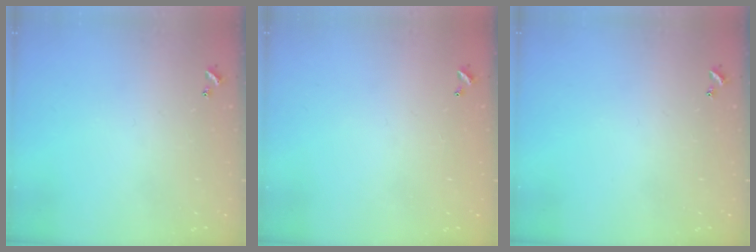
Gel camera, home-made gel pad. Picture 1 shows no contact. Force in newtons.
{"total": 2.7, "press": 2.7, "slide": 0.1}
{"total": 0.0}